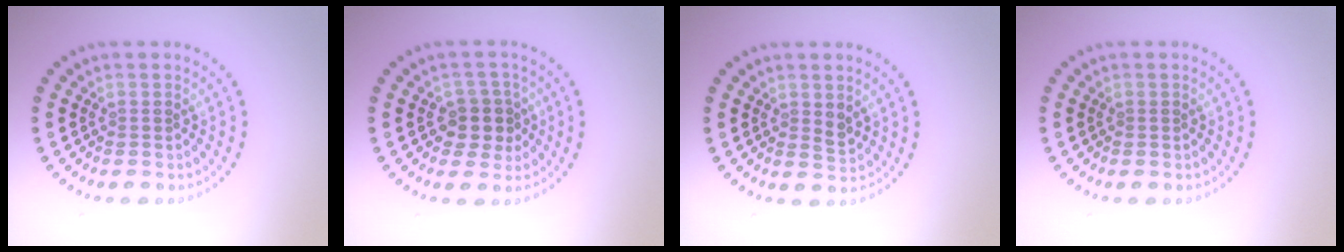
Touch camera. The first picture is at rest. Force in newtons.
{"total": 2.7, "press": 2.4, "slide": 1.2}
{"total": 1.1, "press": 1.0, "slide": 0.4}
{"total": 0.0}